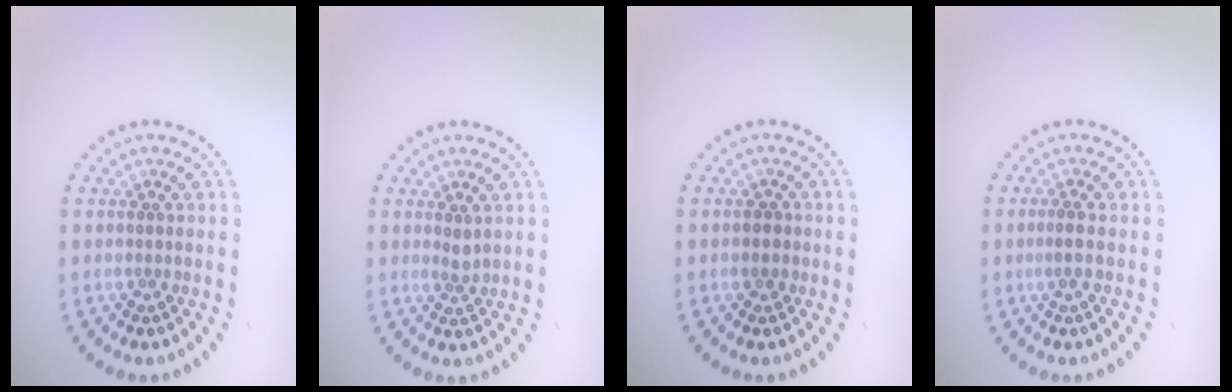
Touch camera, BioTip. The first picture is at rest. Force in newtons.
{"total": 1.1, "press": 0.8, "slide": 0.7}
{"total": 1.2, "press": 1.1, "slide": 0.4}
{"total": 1.2, "press": 1.1, "slide": 0.5}